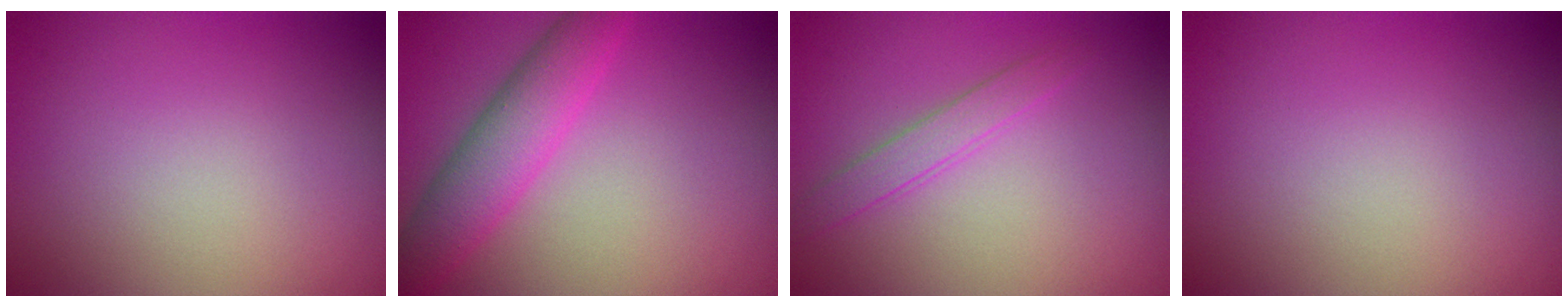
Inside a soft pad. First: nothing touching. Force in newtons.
{"total": 4.8, "press": 4.8, "slide": 0.2}
{"total": 1.8, "press": 1.8, "slide": 0.0}
{"total": 0.0}